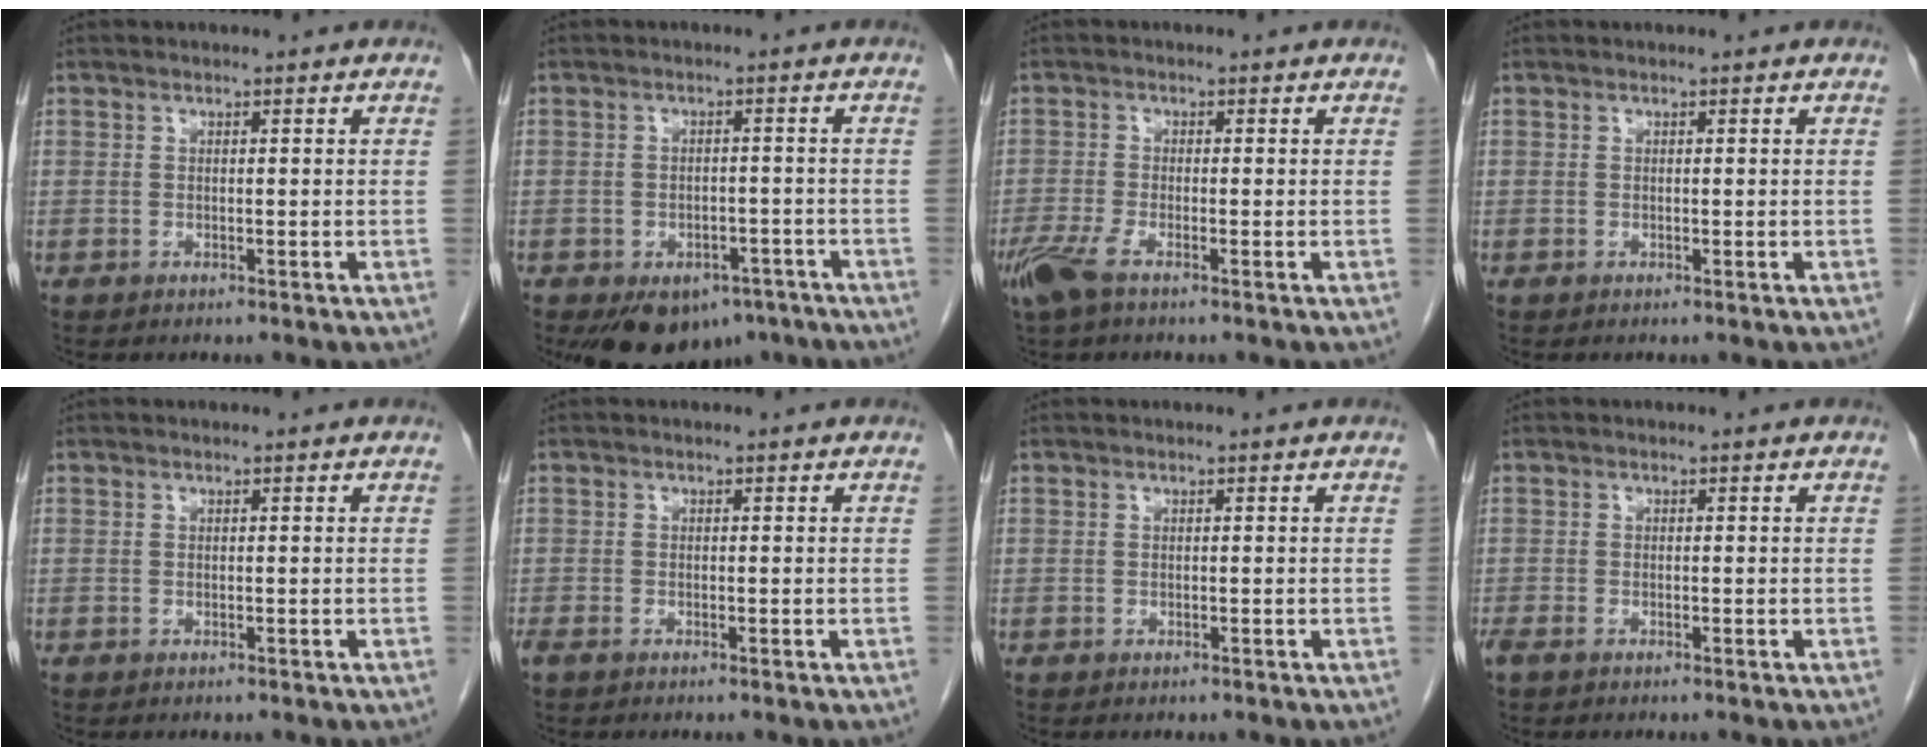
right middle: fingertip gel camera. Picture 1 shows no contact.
{"total": 10.2, "force": [-6.8, 6.1, 4.6], "torque": [-0.066, 0.006, -0.092]}
{"total": 3.8, "force": [-2.4, 0.8, 2.8], "torque": [-0.065, -0.009, -0.051]}
{"total": 0.0}
{"total": 0.0}
{"total": 1.4, "force": [-1.0, 0.6, 0.7], "torque": [-0.018, -0.004, -0.016]}
{"total": 0.0}
{"total": 1.8, "force": [-1.3, 0.7, 1.0], "torque": [-0.024, -0.004, -0.021]}